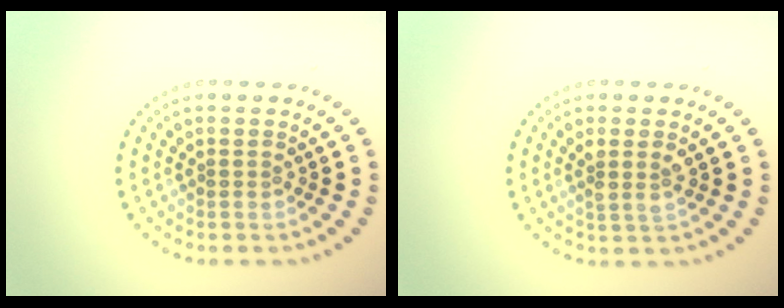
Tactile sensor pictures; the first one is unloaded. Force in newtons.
{"total": 1.7, "press": 1.5, "slide": 0.8}